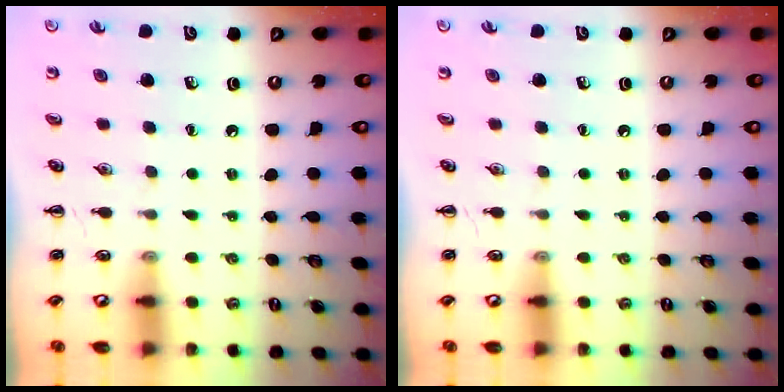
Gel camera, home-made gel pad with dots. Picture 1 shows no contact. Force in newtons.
{"total": 0.0}